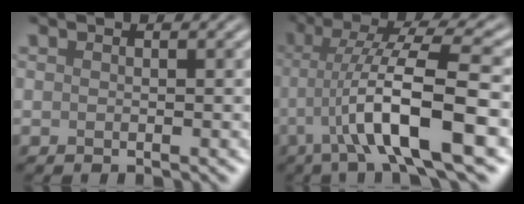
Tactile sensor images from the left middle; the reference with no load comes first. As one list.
[{"total": 9.3, "force": [-2.5, 1.6, 8.8], "torque": [-0.140, 0.025, -0.043]}]